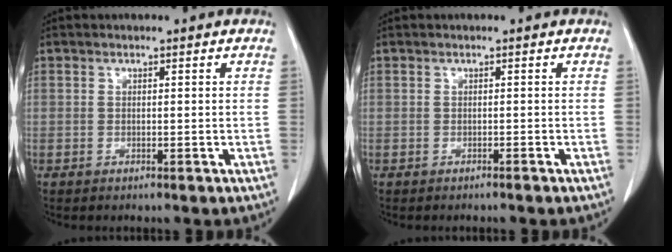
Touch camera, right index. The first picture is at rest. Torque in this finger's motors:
{"motor_torque": [0.11, -0.09, 0.07, 0.01]}